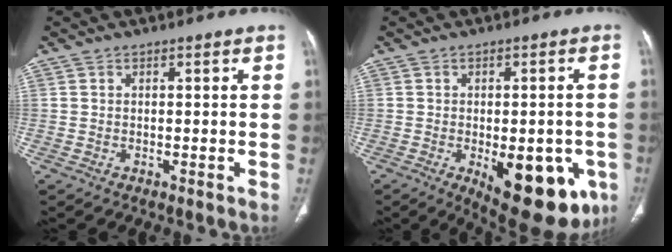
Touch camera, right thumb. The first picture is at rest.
{"total": 17.7, "force": [-6.2, 8.0, 14.4], "torque": [-0.135, -0.001, -0.062]}